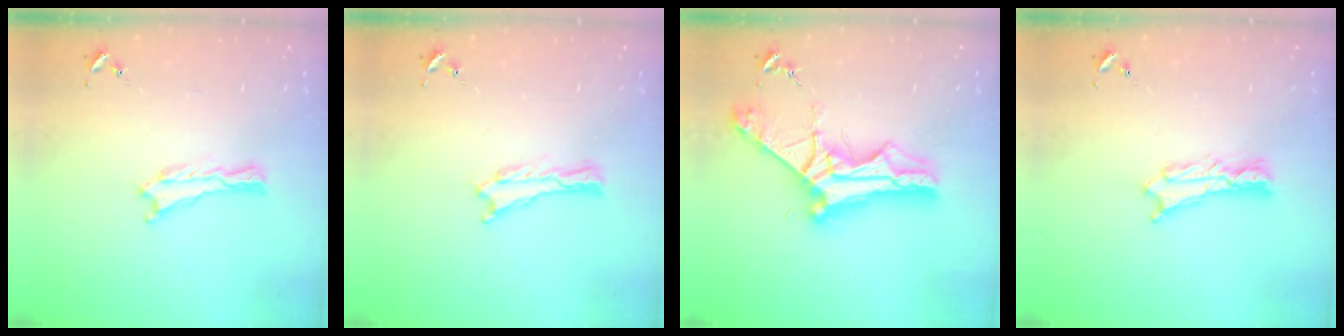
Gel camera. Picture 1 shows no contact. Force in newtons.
{"total": 0.0}
{"total": 9.4, "press": 9.4, "slide": 1.0}
{"total": 1.8, "press": 1.7, "slide": 0.2}